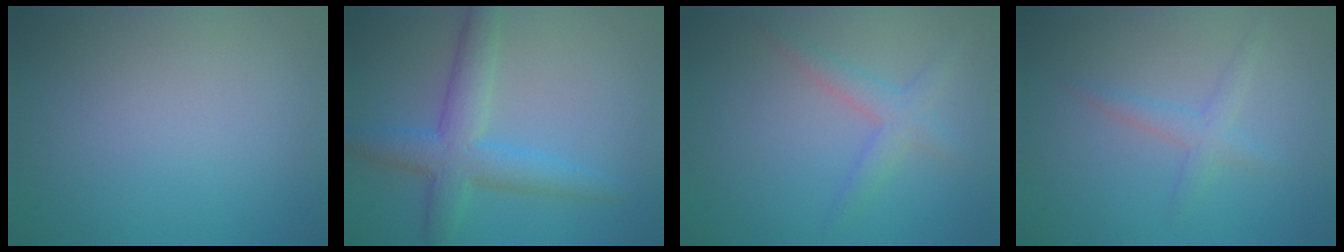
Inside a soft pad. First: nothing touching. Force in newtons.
{"total": 5.3, "press": 5.3, "slide": 0.1}
{"total": 2.5, "press": 2.5, "slide": 0.2}
{"total": 2.0, "press": 2.0, "slide": 0.1}